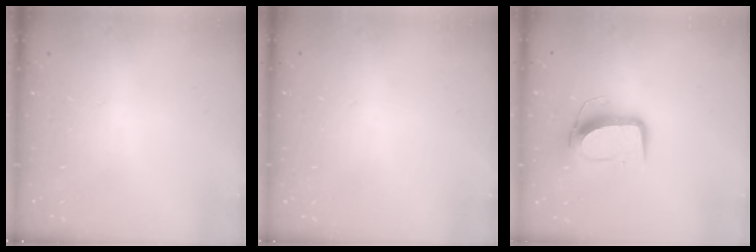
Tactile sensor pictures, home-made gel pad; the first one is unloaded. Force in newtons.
{"total": 0.0}
{"total": 10.0, "press": 10.0, "slide": 0.3}